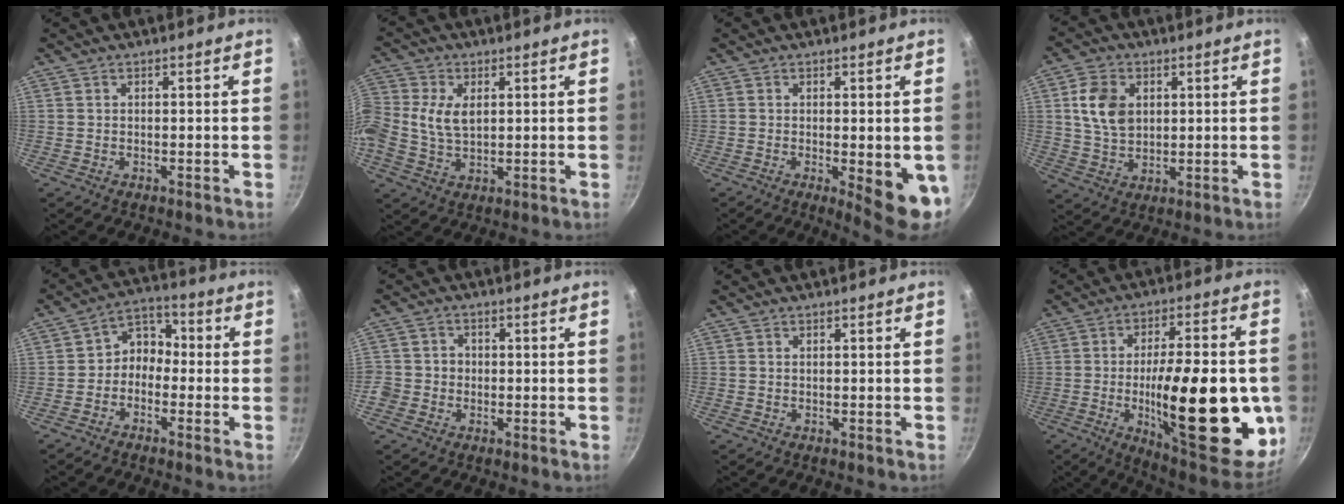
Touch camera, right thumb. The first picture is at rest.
{"total": 9.8, "force": [1.3, 6.8, 6.9], "torque": [-0.152, 0.016, 0.016]}
{"total": 9.7, "force": [-1.8, 2.6, 9.2], "torque": [-0.099, -0.011, -0.014]}
{"total": 8.8, "force": [2.0, 6.4, 5.8], "torque": [-0.091, -0.004, 0.040]}
{"total": 6.2, "force": [-1.8, 4.9, 3.2], "torque": [-0.023, 0.038, -0.049]}
{"total": 4.3, "force": [-1.3, 3.9, 1.1], "torque": [-0.003, 0.016, -0.029]}
{"total": 0.0}
{"total": 30.6, "force": [-5.0, 10.6, 28.2], "torque": [-0.379, -0.001, -0.066]}